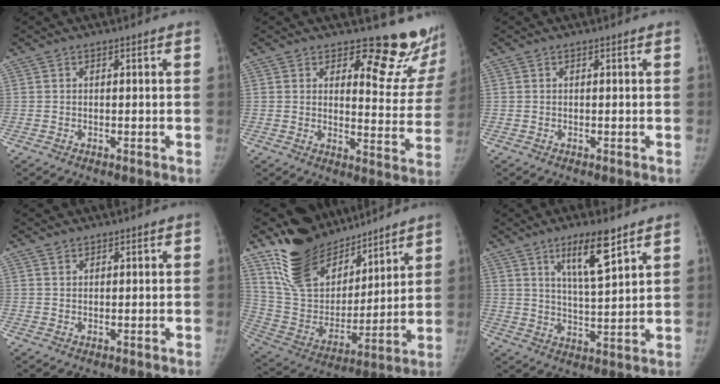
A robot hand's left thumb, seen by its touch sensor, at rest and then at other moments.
{"total": 14.3, "force": [13.0, 4.6, 3.8], "torque": [0.007, -0.142, 0.140]}
{"total": 0.0}
{"total": 1.2, "force": [1.0, 0.7, 0.2], "torque": [0.008, -0.006, 0.015]}
{"total": 21.6, "force": [16.6, 11.2, 8.2], "torque": [-0.102, -0.095, 0.305]}
{"total": 9.9, "force": [6.1, 1.9, 7.5], "torque": [-0.123, -0.039, 0.110]}